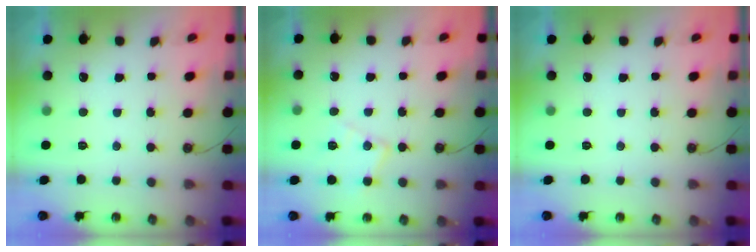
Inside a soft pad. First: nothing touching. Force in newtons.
{"total": 10.5, "press": 10.5, "slide": 0.5}
{"total": 0.0}